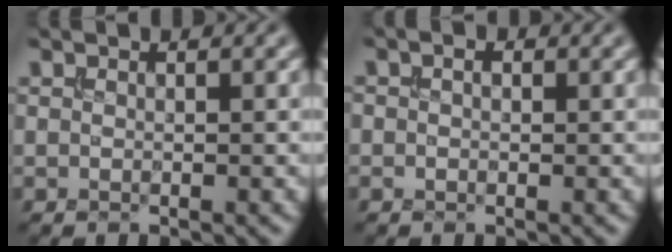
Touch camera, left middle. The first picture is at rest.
{"total": 1.0, "force": [-0.1, 0.8, 0.7], "torque": [-0.007, 0.000, -0.004]}